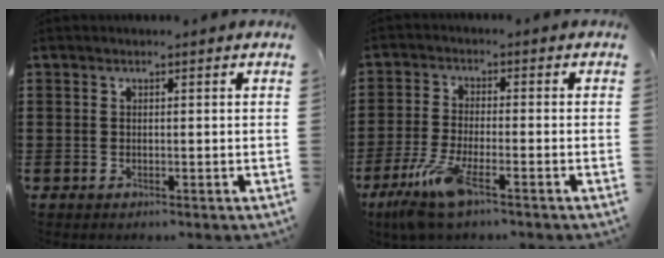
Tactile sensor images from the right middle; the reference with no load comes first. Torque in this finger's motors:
{"motor_torque": [1.45, -0.69, 0.55, 0.20]}